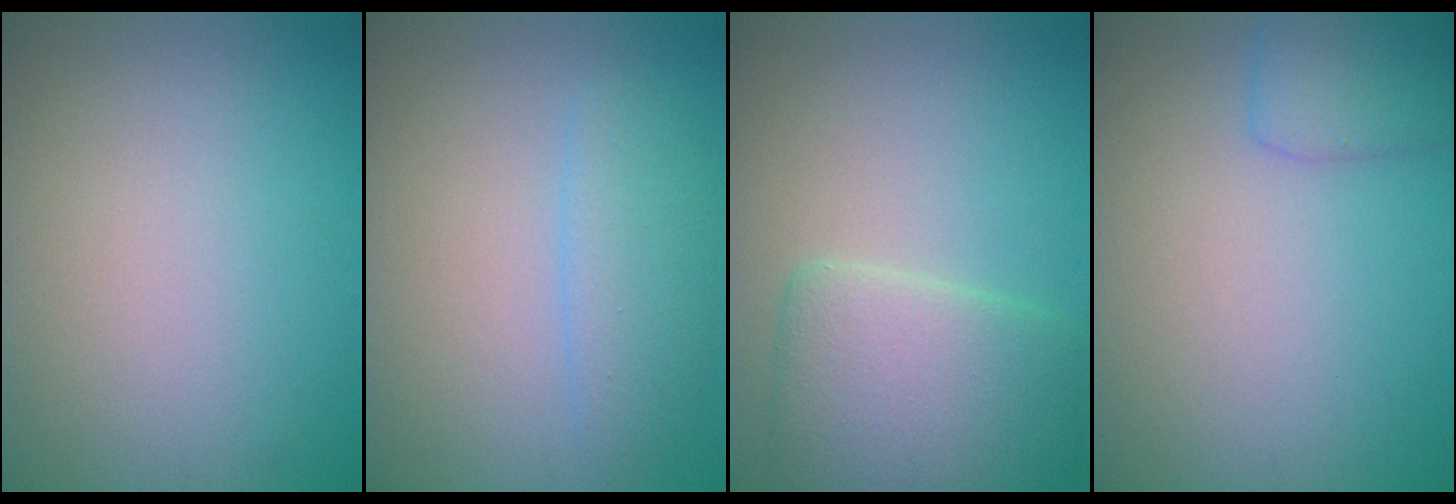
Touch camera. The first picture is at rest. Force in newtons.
{"total": 2.9, "press": 2.9, "slide": 0.2}
{"total": 5.9, "press": 5.9, "slide": 0.7}
{"total": 2.4, "press": 2.4, "slide": 0.1}